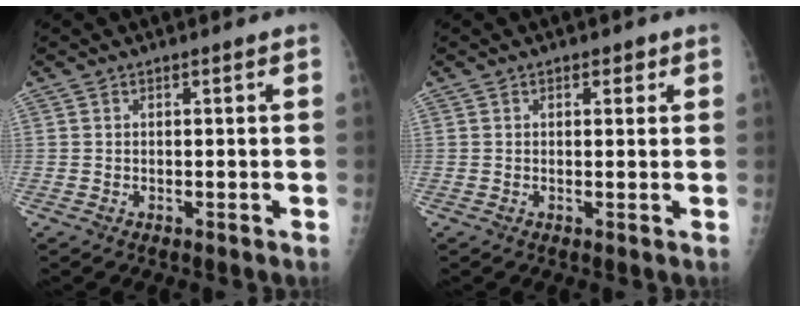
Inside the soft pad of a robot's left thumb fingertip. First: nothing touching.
{"total": 1.9, "force": [1.0, 1.0, 1.3], "torque": [-0.008, -0.002, 0.011]}